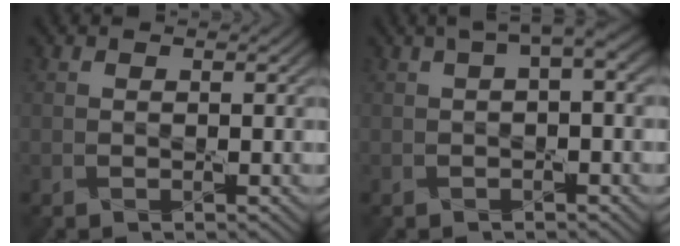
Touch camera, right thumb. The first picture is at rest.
{"total": 3.7, "force": [1.0, 0.9, 3.4], "torque": [-0.055, 0.013, 0.016]}